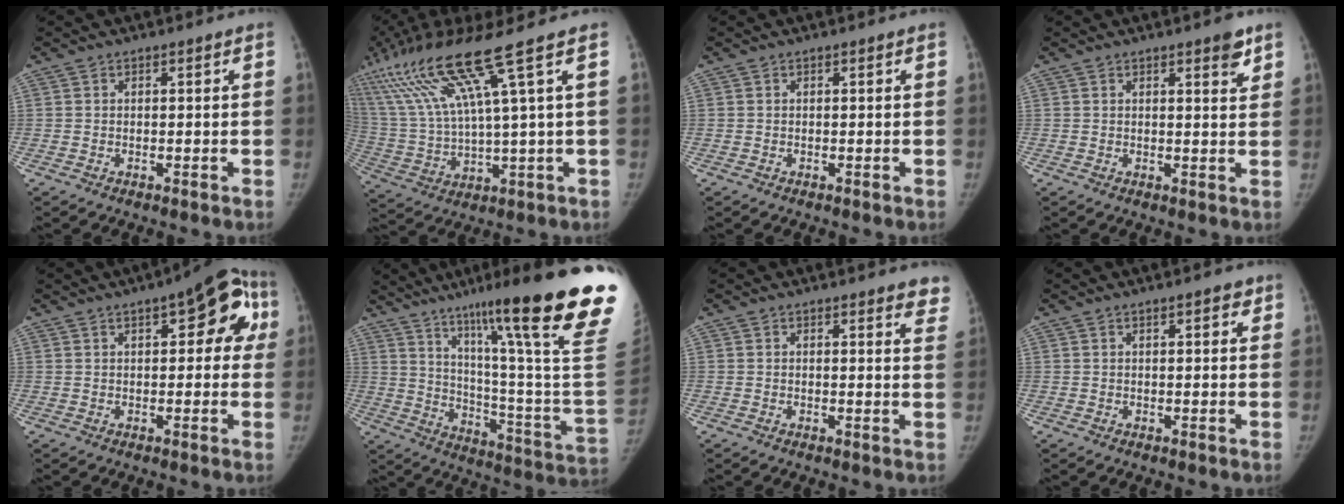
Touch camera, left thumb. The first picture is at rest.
{"total": 18.0, "force": [9.3, 0.4, 15.4], "torque": [-0.321, -0.022, 0.178]}
{"total": 0.0}
{"total": 3.4, "force": [2.3, 1.0, 2.4], "torque": [-0.020, -0.014, 0.028]}
{"total": 12.8, "force": [4.4, 5.5, 10.6], "torque": [-0.080, 0.017, 0.043]}
{"total": 32.8, "force": [22.2, 2.1, 24.0], "torque": [-0.283, -0.122, 0.320]}
{"total": 5.4, "force": [4.6, 1.5, 2.4], "torque": [0.003, -0.021, 0.035]}
{"total": 2.4, "force": [1.5, 0.8, 1.7], "torque": [-0.010, -0.003, 0.017]}